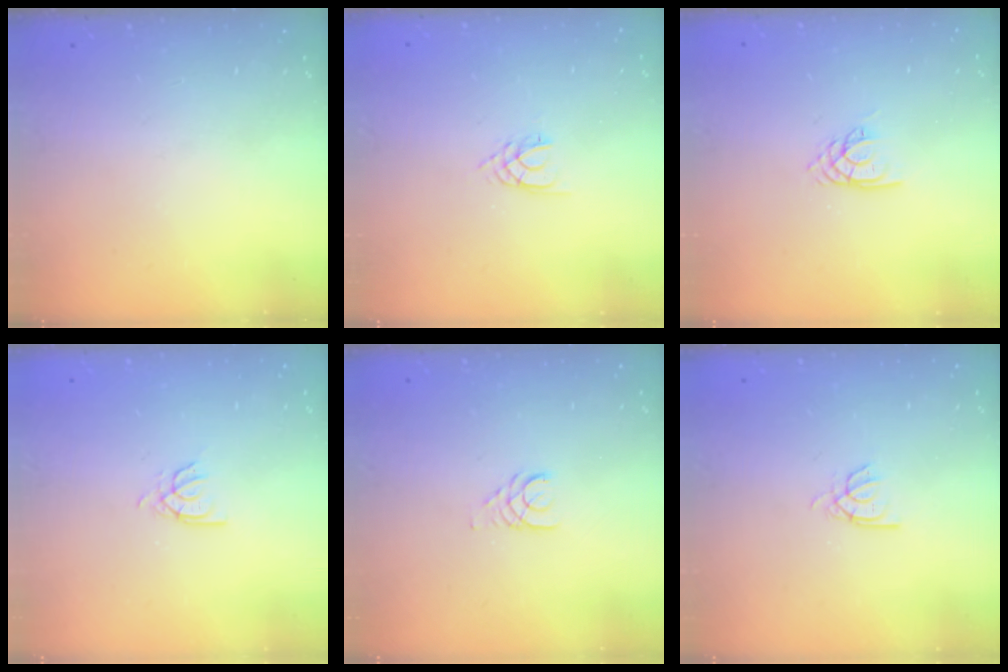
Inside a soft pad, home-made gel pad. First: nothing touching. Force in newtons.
{"total": 2.1, "press": 2.1, "slide": 0.3}
{"total": 2.7, "press": 2.7, "slide": 0.1}
{"total": 2.7, "press": 2.7, "slide": 0.2}
{"total": 2.5, "press": 2.5, "slide": 0.3}
{"total": 2.2, "press": 2.2, "slide": 0.2}